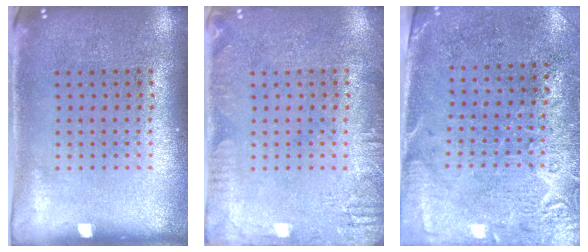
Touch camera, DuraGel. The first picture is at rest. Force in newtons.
{"total": 2.2, "press": 2.2, "slide": 0.3}
{"total": 2.7, "press": 2.4, "slide": 1.2}